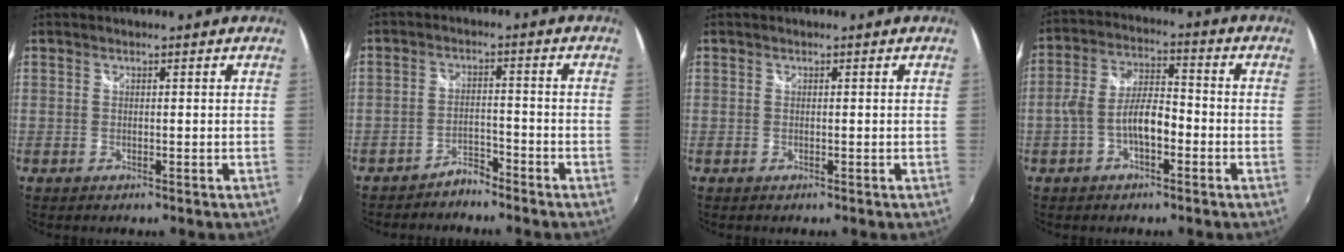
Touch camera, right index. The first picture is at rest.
{"total": 3.5, "force": [-3.4, 0.9, 0.7], "torque": [-0.023, 0.003, -0.056]}
{"total": 0.0}
{"total": 7.7, "force": [-2.9, 3.2, 6.3], "torque": [-0.132, 0.016, -0.049]}